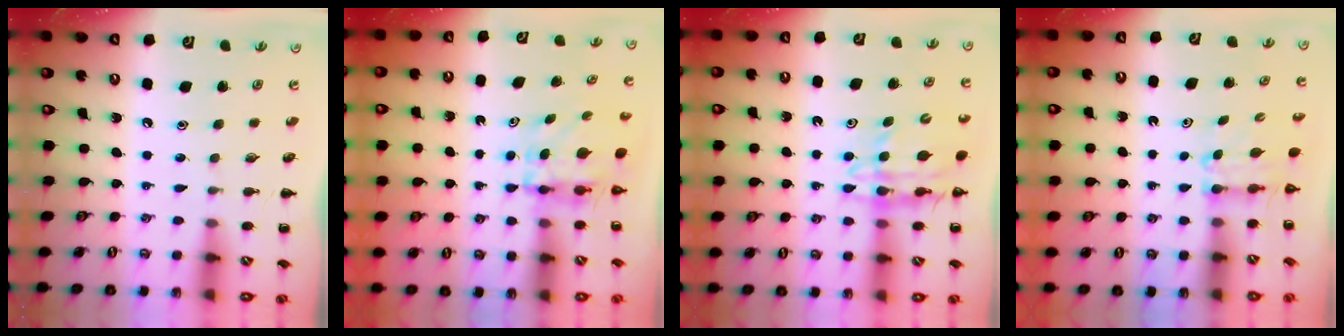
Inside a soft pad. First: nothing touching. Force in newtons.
{"total": 3.9, "press": 3.9, "slide": 0.3}
{"total": 12.2, "press": 11.7, "slide": 3.5}
{"total": 2.7, "press": 2.5, "slide": 1.1}